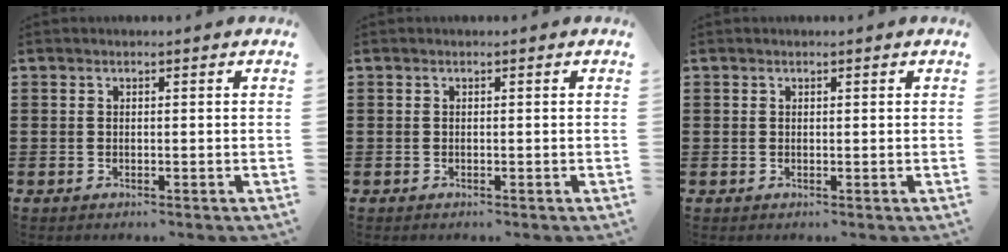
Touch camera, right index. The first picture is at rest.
{"total": 0.0}
{"total": 0.6, "force": [0.3, 0.5, 0.0], "torque": [-0.001, 0.004, 0.005]}